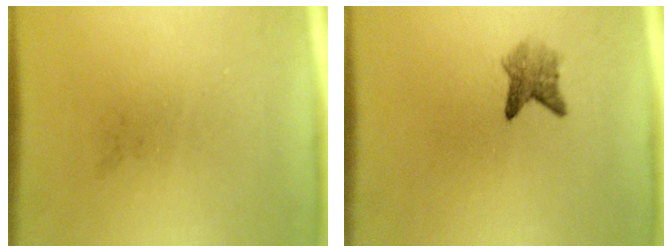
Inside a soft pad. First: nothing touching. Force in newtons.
{"total": 2.7}